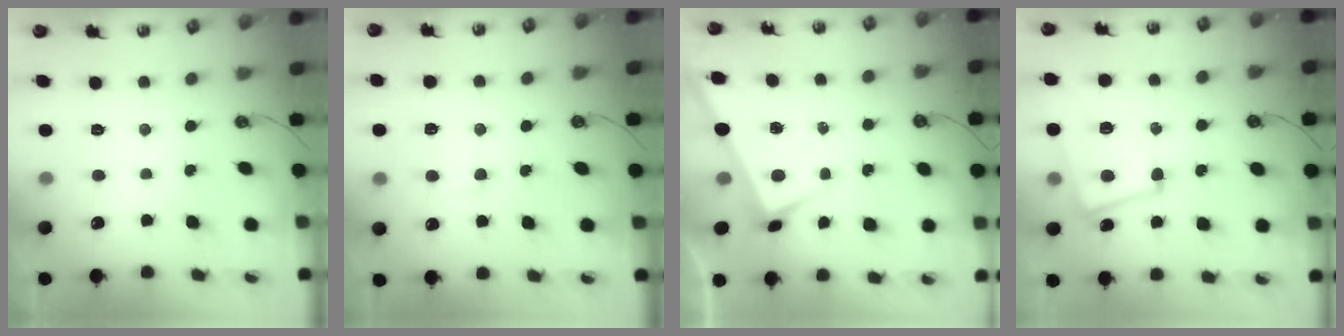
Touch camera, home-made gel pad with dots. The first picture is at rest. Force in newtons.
{"total": 1.8, "press": 1.4, "slide": 1.1}
{"total": 3.3, "press": 3.3, "slide": 0.1}
{"total": 6.7, "press": 6.4, "slide": 2.1}